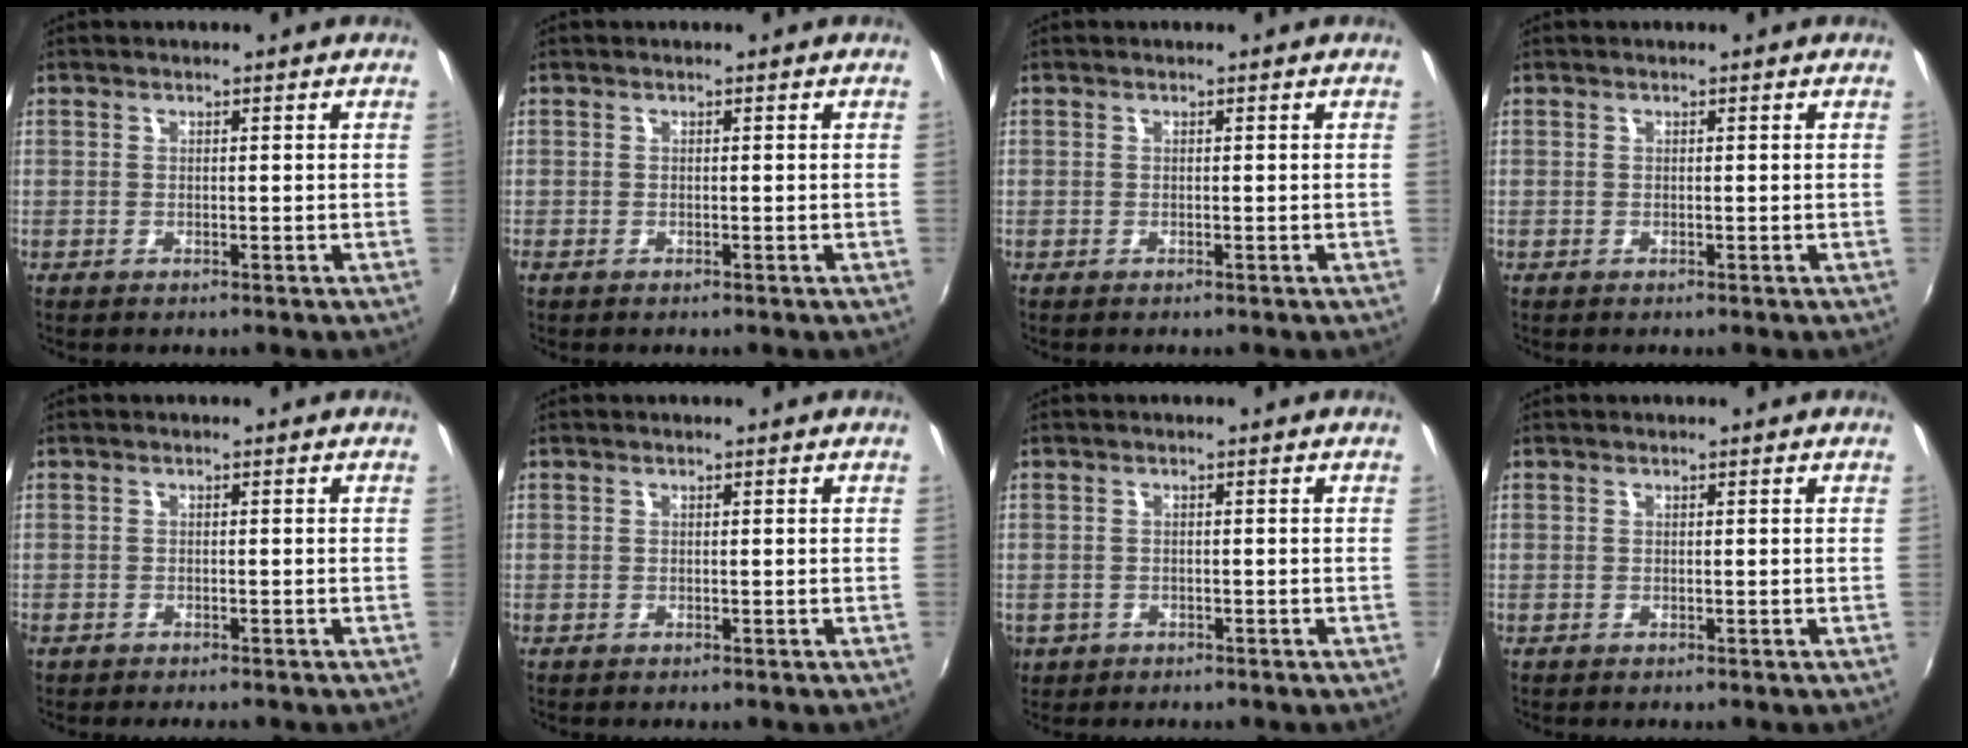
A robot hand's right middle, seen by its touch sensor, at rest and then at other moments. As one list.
[{"total": 0.0}, {"total": 0.0}, {"total": 0.0}, {"total": 1.6, "force": [-1.4, 0.6, 0.5], "torque": [-0.017, -0.007, -0.025]}, {"total": 0.0}, {"total": 3.6, "force": [-1.3, 3.1, 1.3], "torque": [-0.036, -0.005, -0.017]}, {"total": 0.0}]